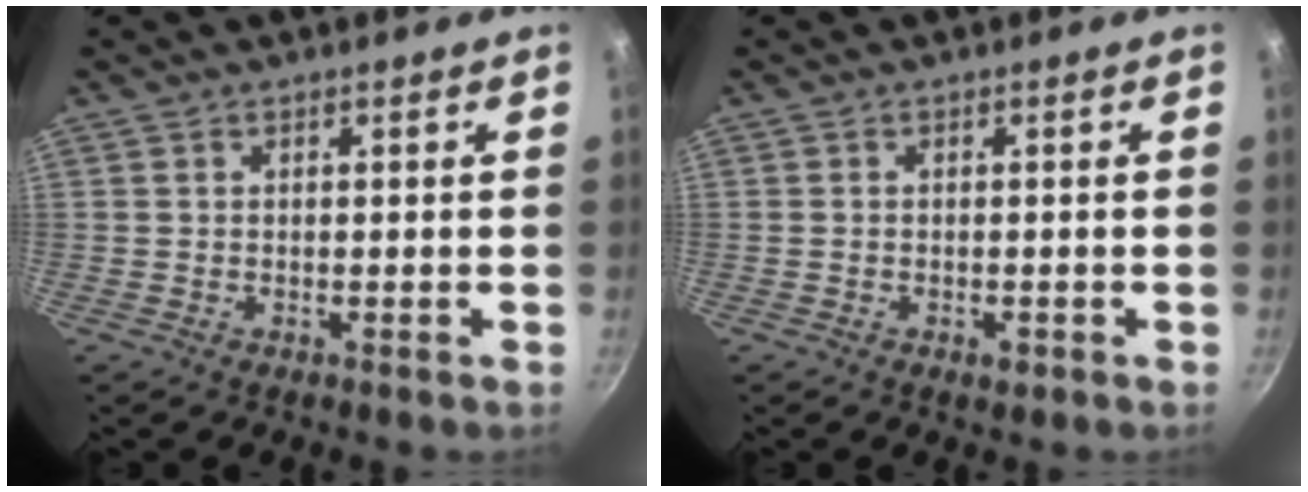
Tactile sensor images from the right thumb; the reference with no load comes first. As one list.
[{"total": 1.5, "force": [-0.7, 0.8, 1.0], "torque": [-0.017, 0.004, -0.011]}]